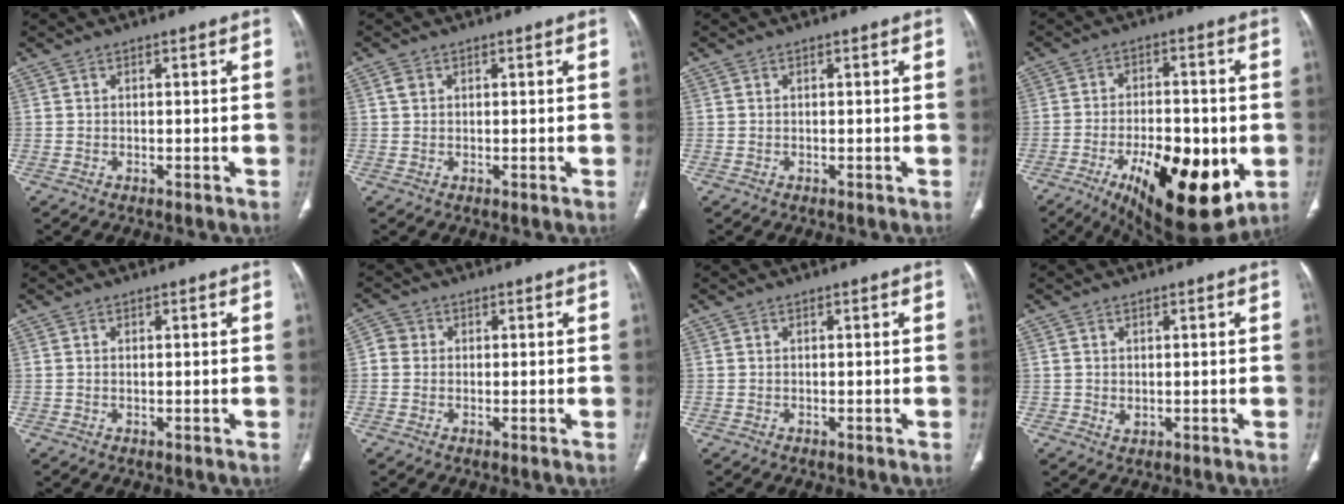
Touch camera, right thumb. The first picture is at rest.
{"total": 1.2, "force": [0.4, 1.0, 0.6], "torque": [-0.011, 0.005, 0.008]}
{"total": 0.0}
{"total": 21.2, "force": [-7.2, 9.0, 17.8], "torque": [-0.242, 0.002, -0.091]}
{"total": 0.0}
{"total": 2.6, "force": [0.0, 2.5, 0.8], "torque": [-0.002, 0.007, -0.007]}
{"total": 0.0}
{"total": 1.3, "force": [0.1, 1.1, 0.6], "torque": [-0.006, -0.002, 0.007]}